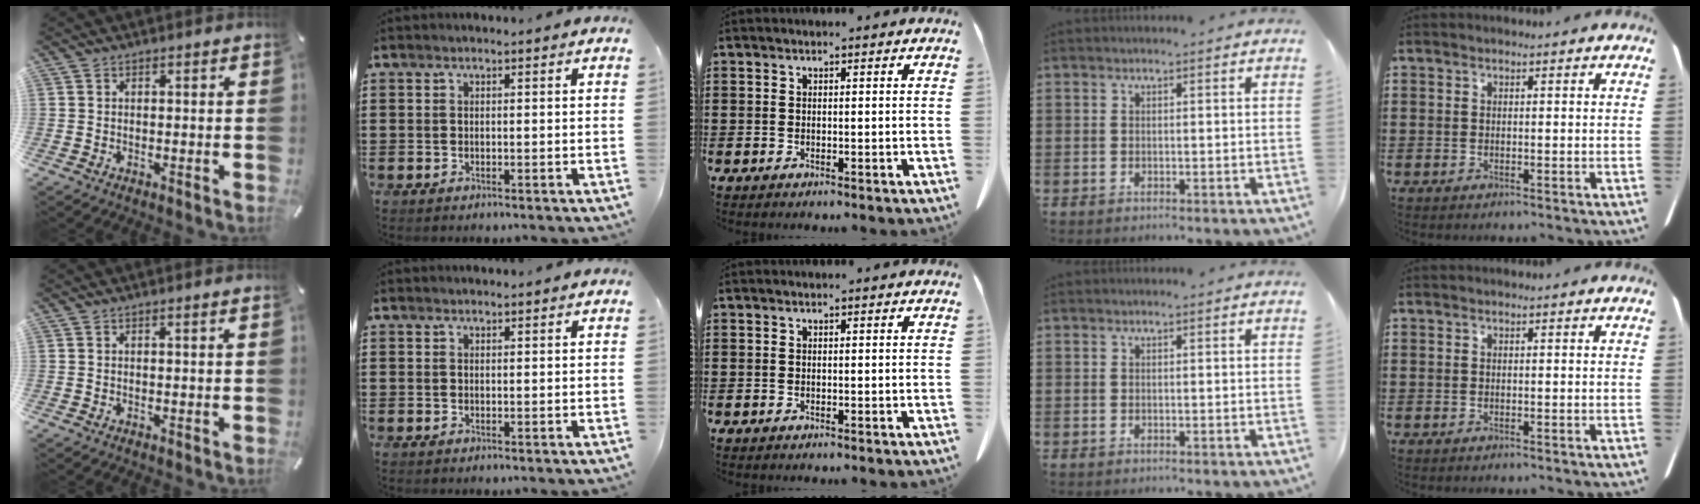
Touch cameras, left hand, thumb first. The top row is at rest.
{"thumb": {"total": 0.6, "force": [0.2, -0.1, 0.6], "torque": [-0.009, -0.001, 0.003]}, "index": {"total": 0.5, "force": [0.4, 0.1, -0.3], "torque": [0.004, 0.000, 0.009]}}